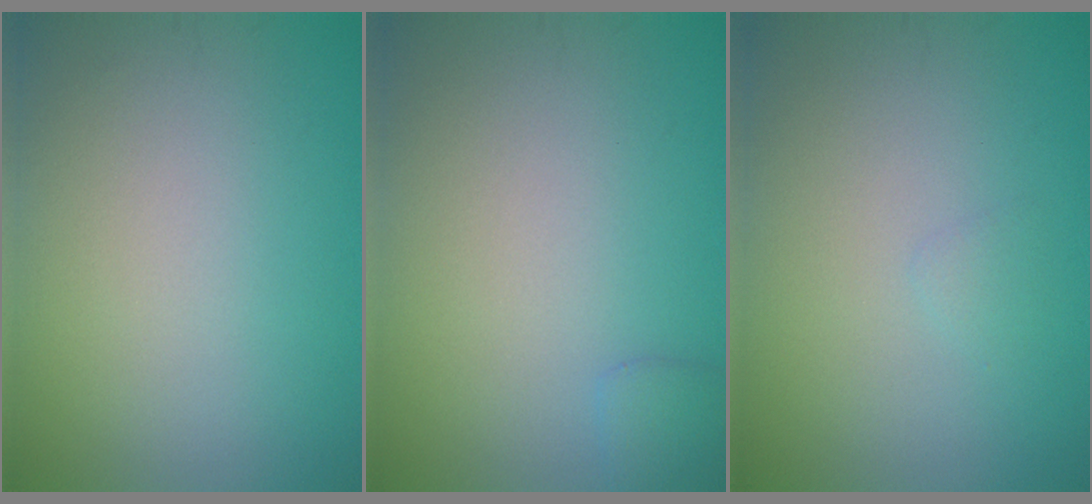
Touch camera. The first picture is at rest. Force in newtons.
{"total": 1.3, "press": 1.3, "slide": 0.1}
{"total": 0.5, "press": 0.5, "slide": 0.1}